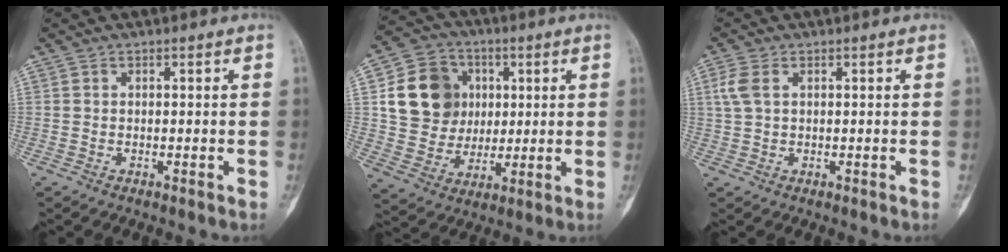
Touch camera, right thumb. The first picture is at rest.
{"total": 14.9, "force": [3.3, 12.8, 6.9], "torque": [-0.086, -0.001, 0.065]}
{"total": 3.6, "force": [1.1, 2.1, 2.7], "torque": [-0.078, 0.010, 0.025]}